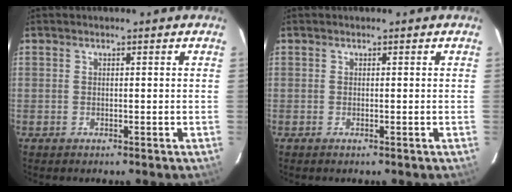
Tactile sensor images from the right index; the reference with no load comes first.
{"total": 0.0}